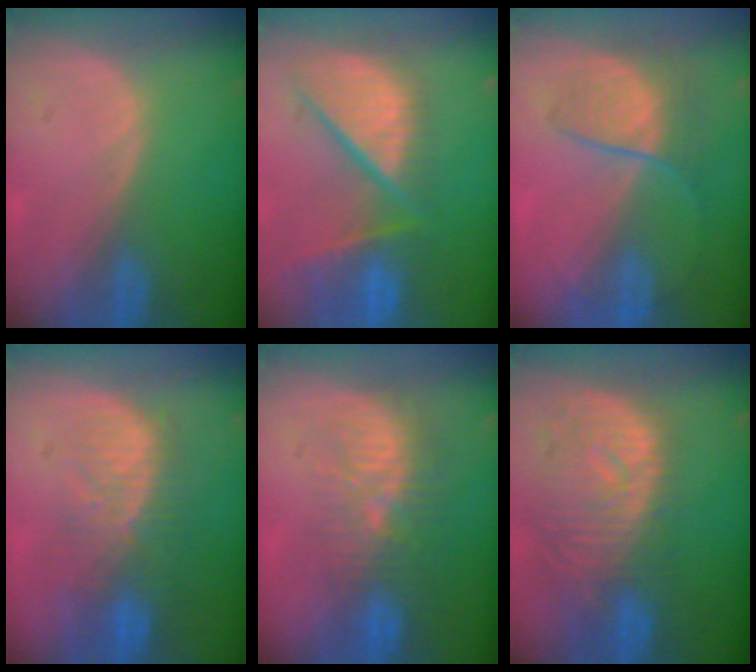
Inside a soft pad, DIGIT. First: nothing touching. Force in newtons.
{"total": 12.4, "press": 10.2, "slide": 7.0}
{"total": 6.8, "press": 6.3, "slide": 2.7}
{"total": 10.2, "press": 8.6, "slide": 5.4}
{"total": 9.3, "press": 8.6, "slide": 3.5}
{"total": 11.3, "press": 9.9, "slide": 5.6}